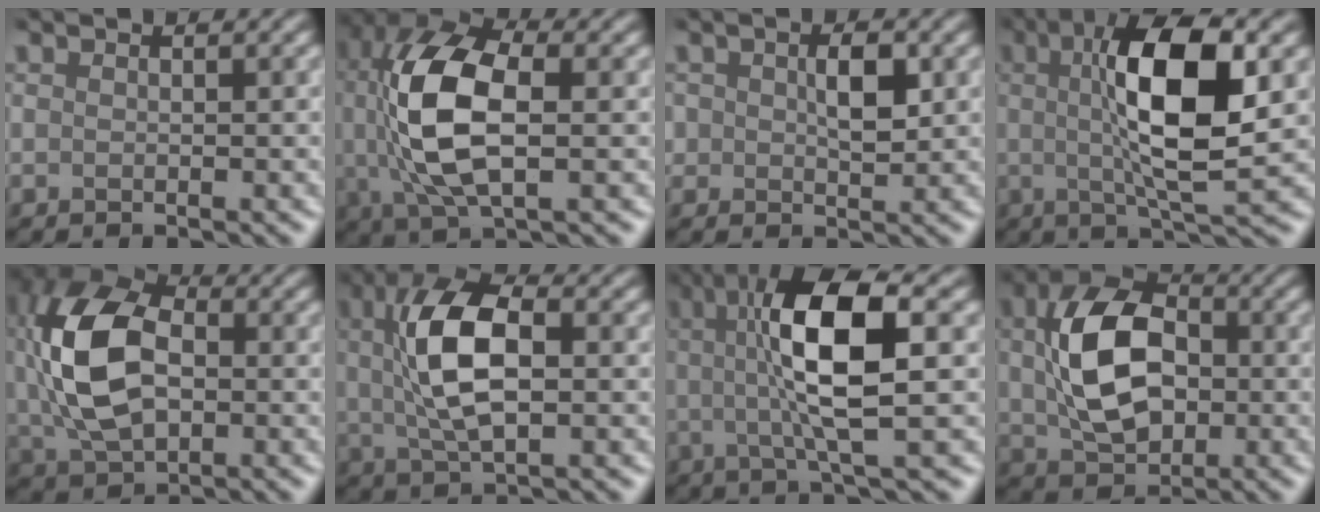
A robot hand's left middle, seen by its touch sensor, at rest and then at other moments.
{"total": 9.7, "force": [0.8, 5.1, 8.3], "torque": [-0.185, 0.013, 0.017]}
{"total": 1.5, "force": [0.5, 0.9, 1.2], "torque": [-0.027, 0.006, 0.011]}
{"total": 8.9, "force": [1.7, 2.2, 8.5], "torque": [-0.140, 0.011, 0.032]}
{"total": 10.4, "force": [1.0, 6.8, 7.9], "torque": [-0.189, 0.010, 0.022]}
{"total": 7.6, "force": [1.0, 3.4, 6.7], "torque": [-0.135, 0.018, 0.015]}
{"total": 8.1, "force": [1.3, 1.8, 7.8], "torque": [-0.137, 0.014, 0.027]}
{"total": 9.0, "force": [0.7, 5.9, 6.7], "torque": [-0.149, 0.011, 0.015]}